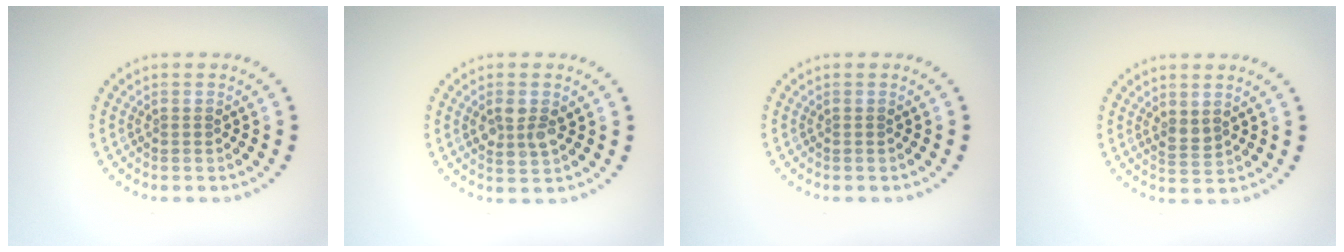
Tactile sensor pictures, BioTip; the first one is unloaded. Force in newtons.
{"total": 2.4, "press": 2.4, "slide": 0.4}
{"total": 0.0}
{"total": 1.2, "press": 1.2, "slide": 0.5}